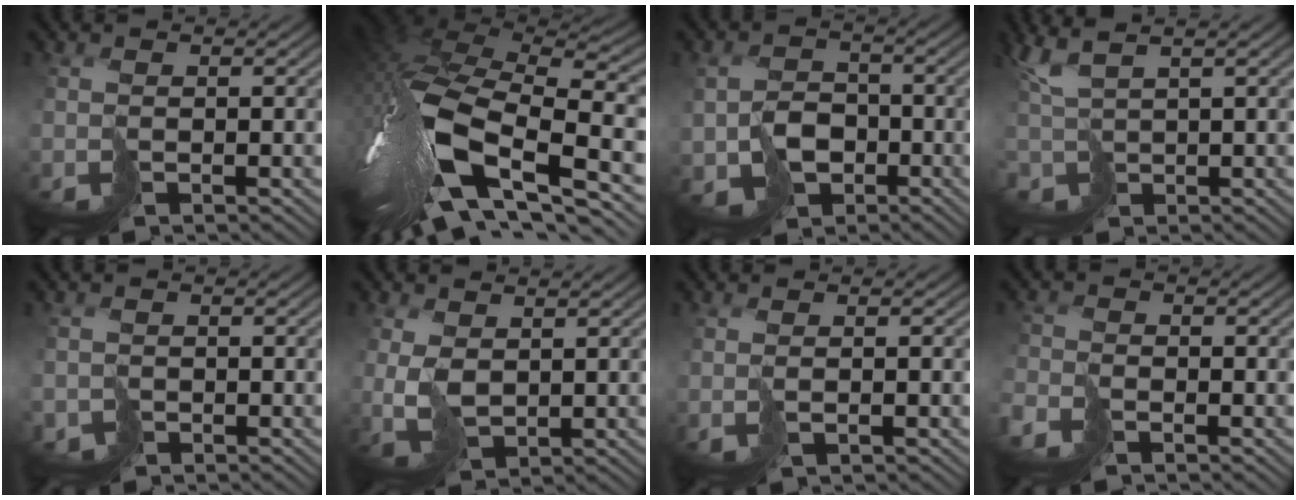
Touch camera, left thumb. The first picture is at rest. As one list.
[{"total": 16.4, "force": [-2.5, 9.1, 13.5], "torque": [-0.308, -0.036, -0.022]}, {"total": 3.9, "force": [-1.1, 3.6, 0.9], "torque": [-0.020, -0.005, -0.017]}, {"total": 3.4, "force": [3.0, 0.9, 1.3], "torque": [-0.043, 0.007, 0.062]}, {"total": 1.8, "force": [-0.3, 0.1, -1.8], "torque": [0.042, -0.001, -0.002]}, {"total": 3.0, "force": [1.2, 2.0, 1.8], "torque": [-0.062, 0.000, 0.033]}, {"total": 1.1, "force": [0.4, 0.3, 1.0], "torque": [-0.010, 0.001, 0.008]}, {"total": 3.2, "force": [-2.6, 1.5, 1.2], "torque": [-0.034, -0.013, -0.061]}]